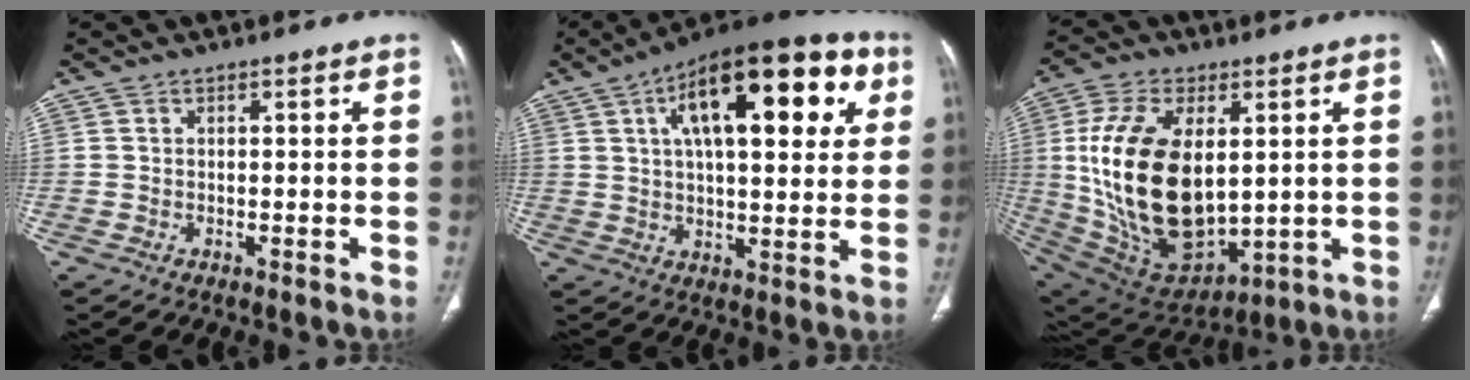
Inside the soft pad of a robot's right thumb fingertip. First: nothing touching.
{"total": 23.9, "force": [8.4, 10.1, 19.9], "torque": [-0.270, 0.013, 0.120]}
{"total": 24.1, "force": [2.3, 13.4, 19.9], "torque": [-0.375, -0.020, 0.062]}